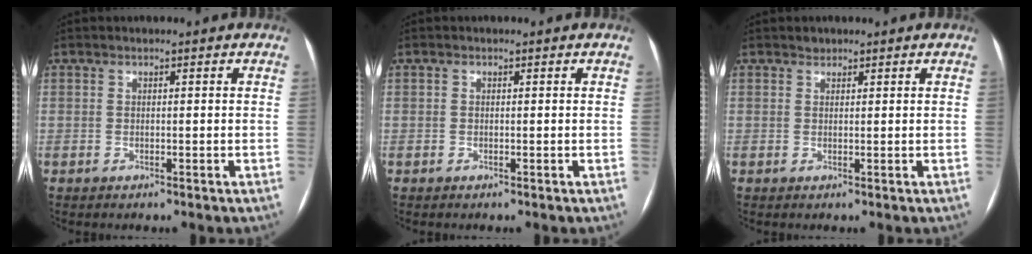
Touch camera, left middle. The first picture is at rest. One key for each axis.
{"total": 0.0}
{"total": 0.8, "fx": 0.7, "fy": 0.5, "fz": 0.0, "tx": 0.002, "ty": 0.001, "tz": 0.008}